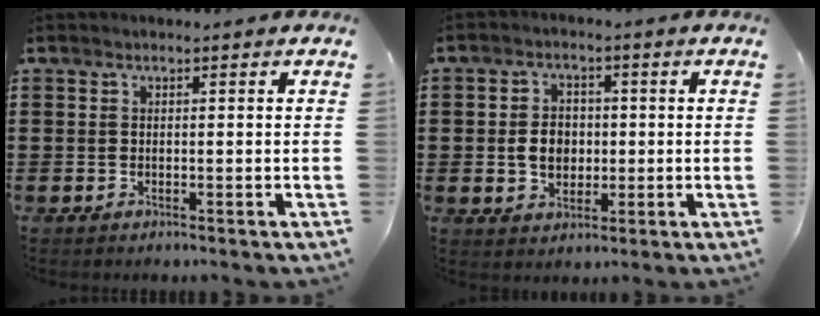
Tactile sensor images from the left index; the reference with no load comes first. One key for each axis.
{"total": 5.0, "fx": -0.3, "fy": 3.8, "fz": 3.2, "tx": -0.069, "ty": 0.005, "tz": -0.012}